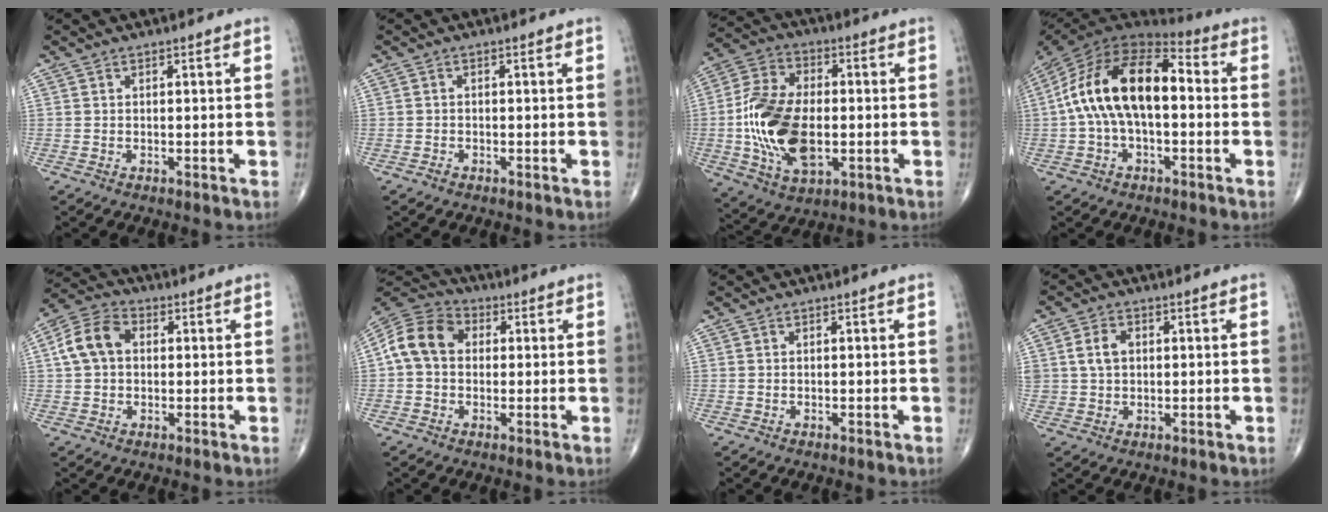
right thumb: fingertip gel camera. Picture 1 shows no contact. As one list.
[{"total": 0.8, "force": [-0.6, 0.5, 0.2], "torque": [-0.002, 0.001, -0.014]}, {"total": 17.9, "force": [-1.9, 10.4, 14.4], "torque": [-0.274, 0.009, -0.029]}, {"total": 18.9, "force": [0.4, 10.0, 16.0], "torque": [-0.289, 0.046, -0.003]}, {"total": 8.5, "force": [1.2, 6.3, 5.7], "torque": [-0.108, 0.025, 0.014]}, {"total": 10.6, "force": [1.0, 8.2, 6.6], "torque": [-0.114, 0.031, 0.004]}, {"total": 0.0}, {"total": 4.5, "force": [0.8, 3.4, 2.9], "torque": [-0.045, 0.002, 0.015]}]